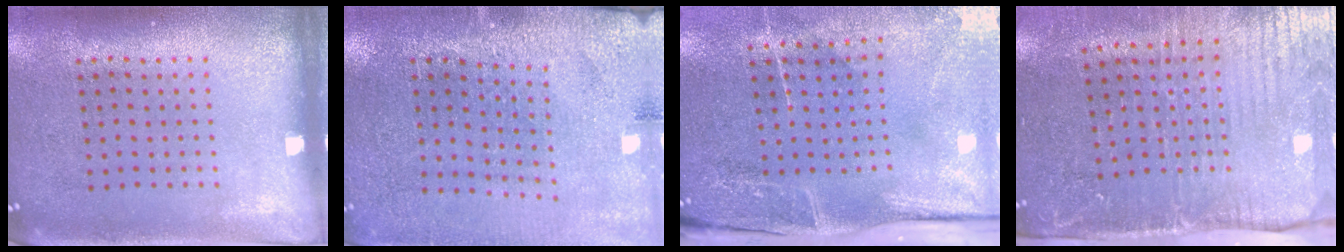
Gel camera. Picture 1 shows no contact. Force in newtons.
{"total": 2.8, "press": 2.8, "slide": 0.1}
{"total": 5.0, "press": 3.9, "slide": 3.2}
{"total": 4.5, "press": 3.7, "slide": 2.5}